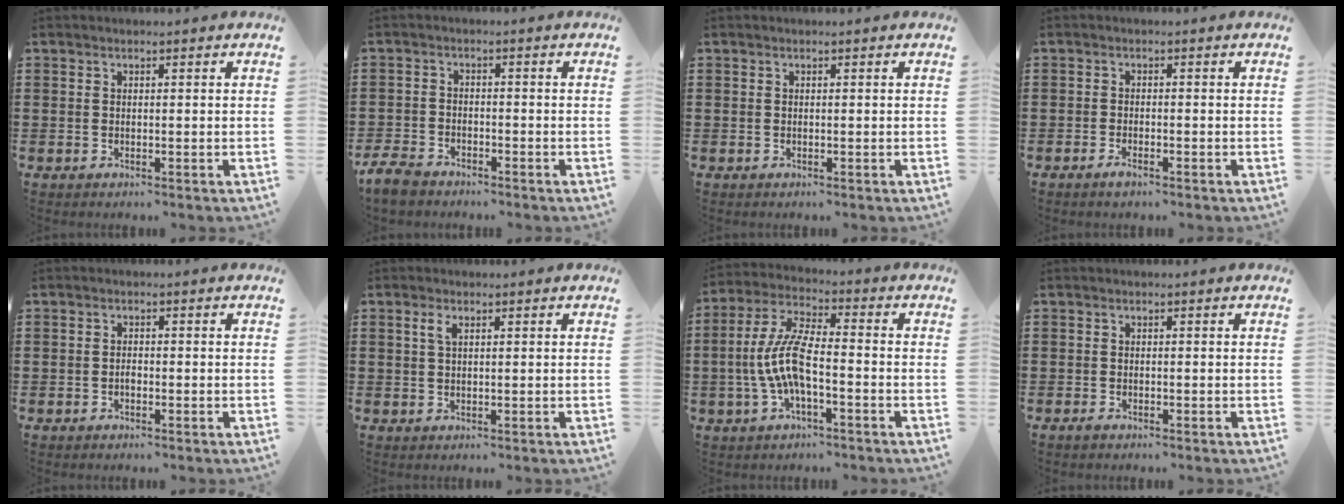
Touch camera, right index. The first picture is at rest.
{"total": 3.6, "force": [-3.3, 1.1, 0.9], "torque": [-0.039, -0.001, -0.073]}
{"total": 0.0}
{"total": 1.4, "force": [-1.1, 0.4, 0.7], "torque": [-0.015, -0.003, -0.021]}
{"total": 1.1, "force": [-0.4, 0.7, 0.7], "torque": [-0.014, -0.001, -0.008]}
{"total": 1.8, "force": [0.8, 0.7, 1.5], "torque": [-0.033, 0.005, 0.013]}
{"total": 8.8, "force": [-2.1, 2.6, 8.1], "torque": [-0.187, -0.011, -0.046]}
{"total": 0.6, "force": [-0.5, 0.2, 0.1], "torque": [-0.003, -0.001, -0.011]}